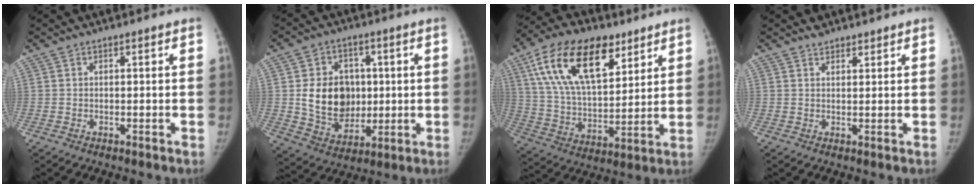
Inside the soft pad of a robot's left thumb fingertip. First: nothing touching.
{"total": 13.7, "force": [1.2, 10.9, 8.2], "torque": [-0.092, -0.011, 0.035]}
{"total": 22.4, "force": [11.4, 11.5, 15.4], "torque": [-0.255, -0.026, 0.207]}
{"total": 2.3, "force": [2.0, 1.0, 0.4], "torque": [0.004, -0.010, 0.030]}